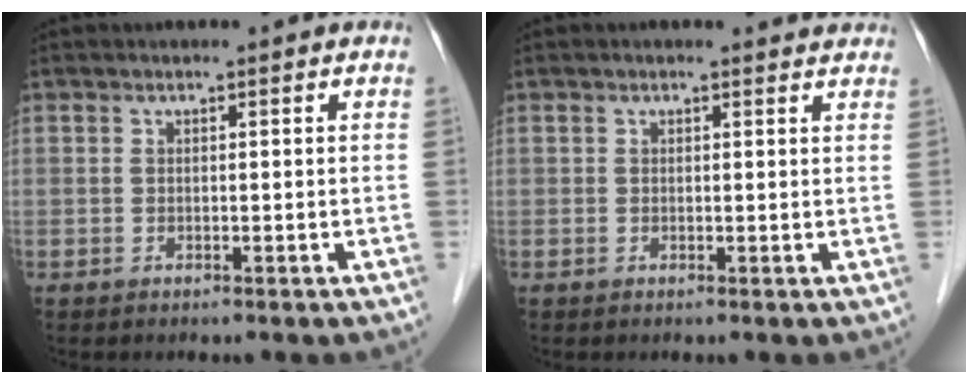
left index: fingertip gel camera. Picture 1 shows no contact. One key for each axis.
{"total": 2.3, "fx": 2.2, "fy": 0.7, "fz": 0.3, "tx": -0.009, "ty": 0.000, "tz": 0.012}